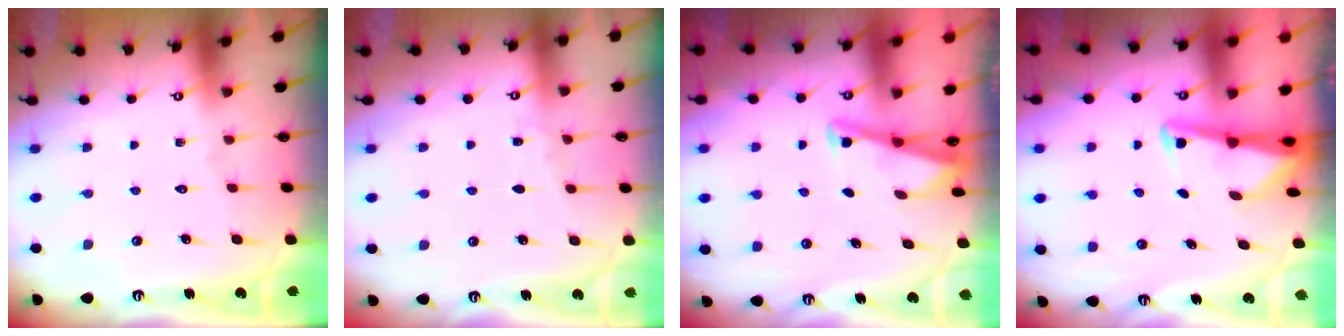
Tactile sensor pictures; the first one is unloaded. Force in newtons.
{"total": 2.6, "press": 2.5, "slide": 0.4}
{"total": 2.9, "press": 2.8, "slide": 0.4}
{"total": 3.1, "press": 3.0, "slide": 0.4}